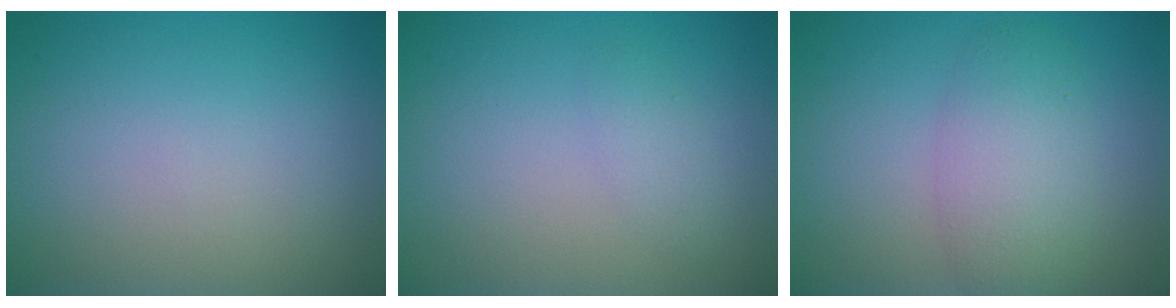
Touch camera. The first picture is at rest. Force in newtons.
{"total": 1.2, "press": 1.2, "slide": 0.0}
{"total": 4.2, "press": 4.2, "slide": 0.1}